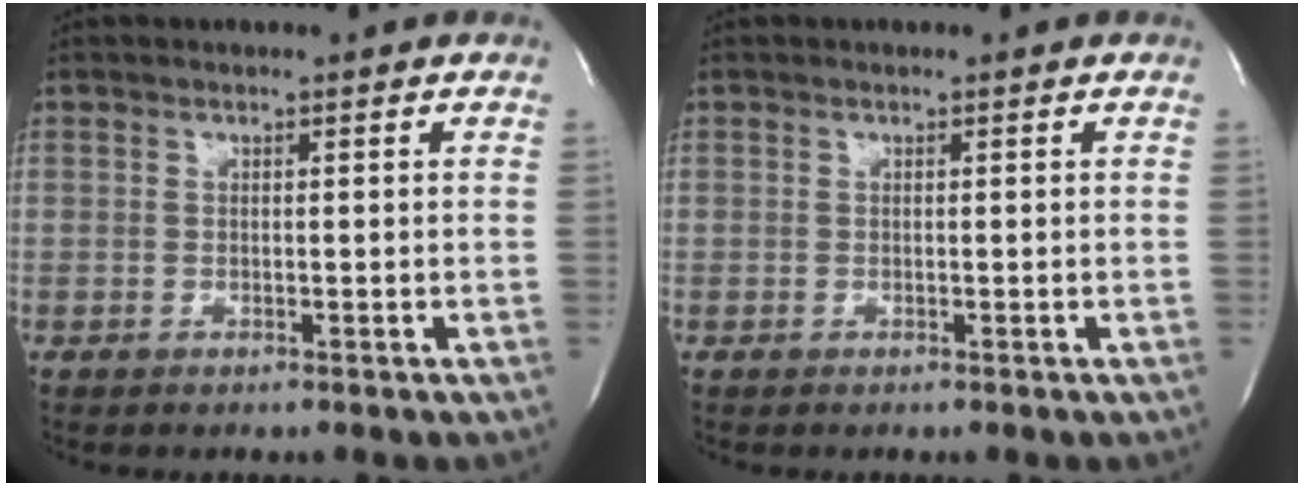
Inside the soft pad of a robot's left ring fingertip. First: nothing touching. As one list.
[{"total": 0.0}]